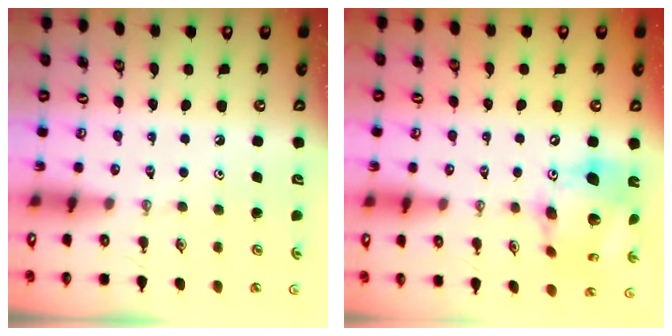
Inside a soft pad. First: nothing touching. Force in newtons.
{"total": 18.2, "press": 18.1, "slide": 2.3}